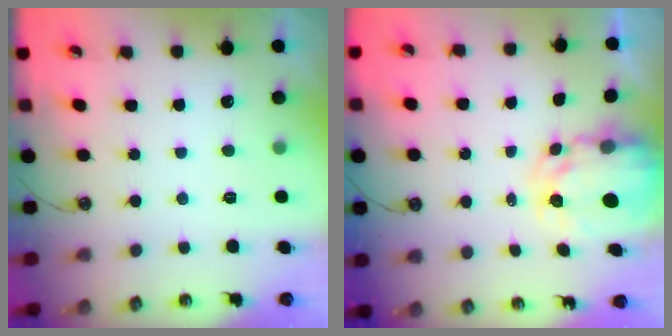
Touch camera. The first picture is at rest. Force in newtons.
{"total": 6.3, "press": 6.3, "slide": 0.5}